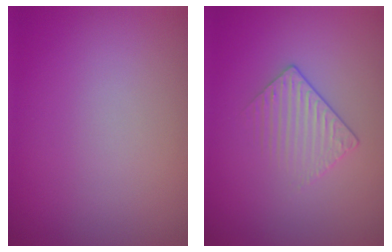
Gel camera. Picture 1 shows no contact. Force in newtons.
{"total": 1.5, "press": 1.0, "slide": 1.1}